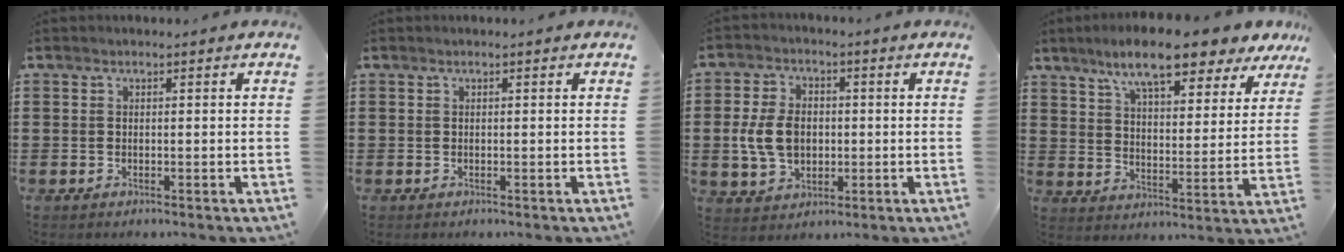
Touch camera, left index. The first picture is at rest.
{"total": 0.0}
{"total": 7.2, "force": [-0.3, 5.2, 5.0], "torque": [-0.113, 0.006, -0.011]}
{"total": 10.2, "force": [8.3, 1.7, 5.8], "torque": [-0.122, -0.026, 0.142]}